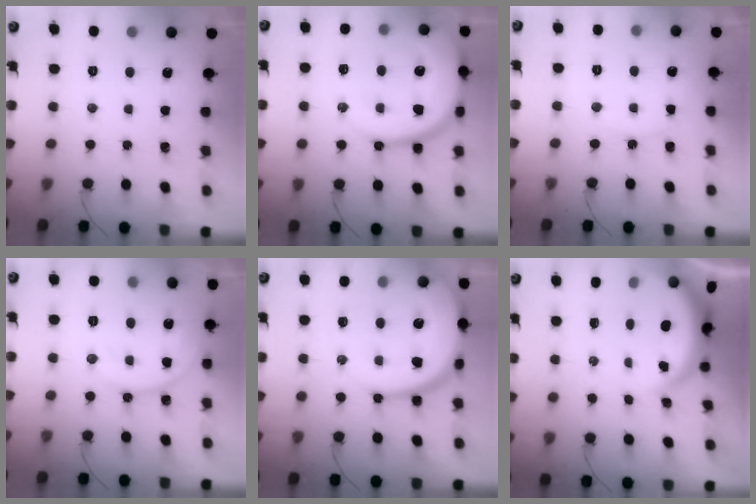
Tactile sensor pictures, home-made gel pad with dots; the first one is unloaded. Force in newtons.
{"total": 21.2, "press": 21.1, "slide": 1.9}
{"total": 5.7, "press": 5.7, "slide": 0.7}
{"total": 10.5, "press": 10.5, "slide": 0.8}
{"total": 19.6, "press": 19.6, "slide": 1.9}
{"total": 3.8, "press": 3.7, "slide": 0.6}